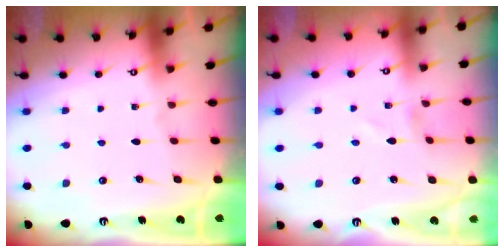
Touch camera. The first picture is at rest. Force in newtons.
{"total": 1.5, "press": 1.5, "slide": 0.1}